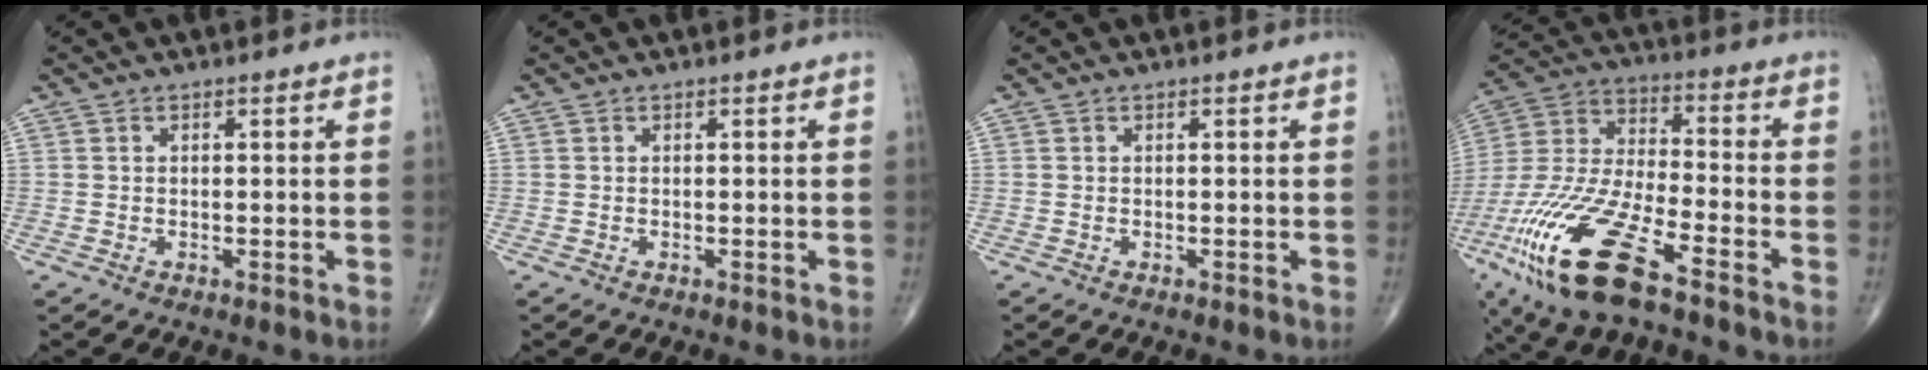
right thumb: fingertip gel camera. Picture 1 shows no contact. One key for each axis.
{"total": 0.0}
{"total": 0.0}
{"total": 22.2, "fx": -12.4, "fy": 6.7, "fz": 17.2, "tx": -0.408, "ty": 0.014, "tz": -0.234}